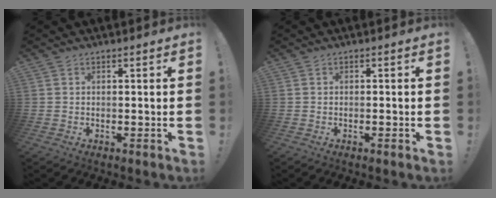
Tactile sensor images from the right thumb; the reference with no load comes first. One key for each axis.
{"total": 0.9, "fx": -0.7, "fy": -0.2, "fz": 0.6, "tx": -0.015, "ty": 0.001, "tz": -0.011}